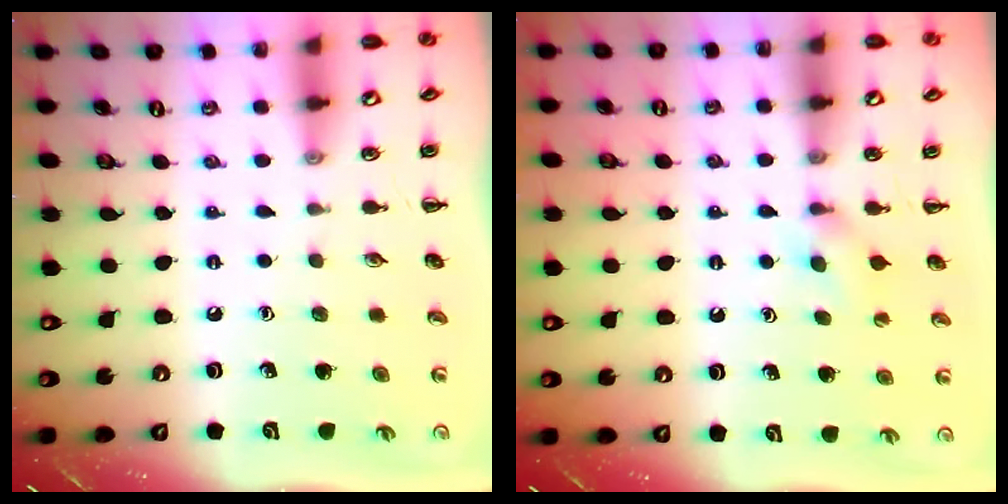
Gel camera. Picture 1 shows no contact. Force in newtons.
{"total": 4.5, "press": 4.3, "slide": 1.5}